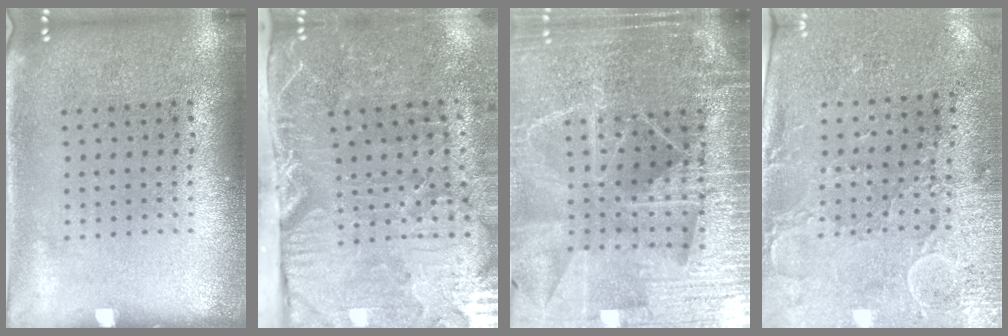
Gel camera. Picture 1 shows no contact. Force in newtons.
{"total": 5.2, "press": 4.4, "slide": 2.8}
{"total": 5.4, "press": 4.8, "slide": 2.5}
{"total": 2.9, "press": 2.5, "slide": 1.6}